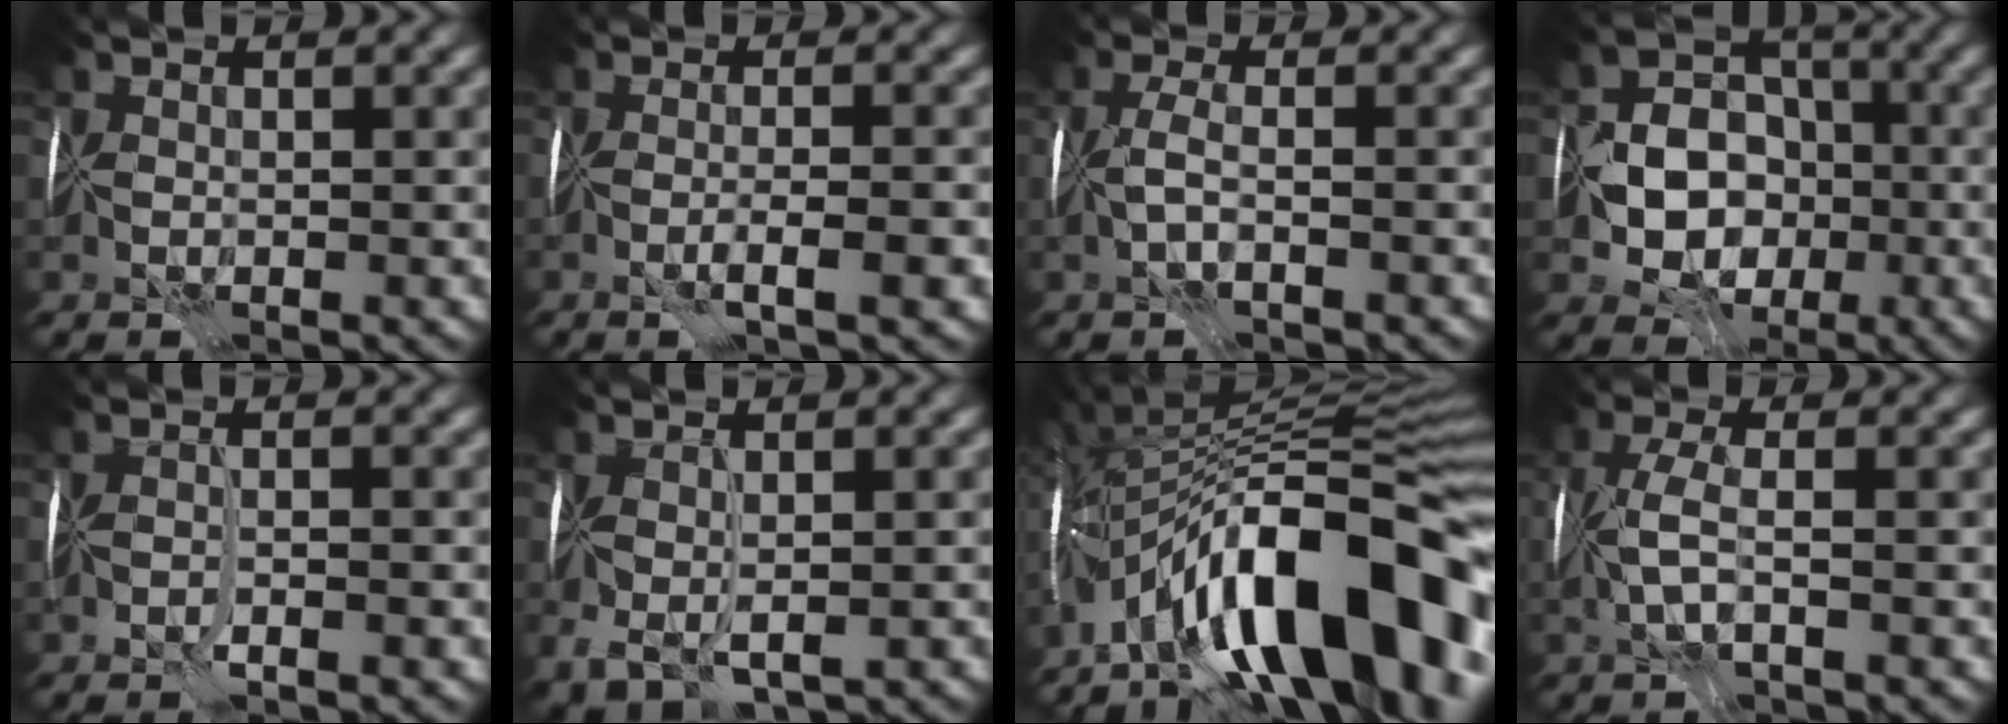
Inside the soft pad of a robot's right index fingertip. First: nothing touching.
{"total": 2.2, "force": [-1.2, -1.1, 1.4], "torque": [-0.022, -0.005, -0.025]}
{"total": 1.8, "force": [-1.0, -0.3, 1.5], "torque": [-0.041, -0.001, -0.023]}
{"total": 7.6, "force": [-2.2, 6.0, 4.1], "torque": [-0.048, -0.011, -0.062]}
{"total": 1.5, "force": [-0.9, -1.2, 0.0], "torque": [0.003, -0.002, -0.020]}
{"total": 2.8, "force": [-1.0, 1.2, 2.3], "torque": [-0.049, -0.015, -0.011]}
{"total": 15.7, "force": [-7.5, 4.6, 13.0], "torque": [-0.178, 0.043, -0.143]}
{"total": 2.6, "force": [-1.0, -0.2, 2.4], "torque": [-0.060, 0.003, -0.025]}